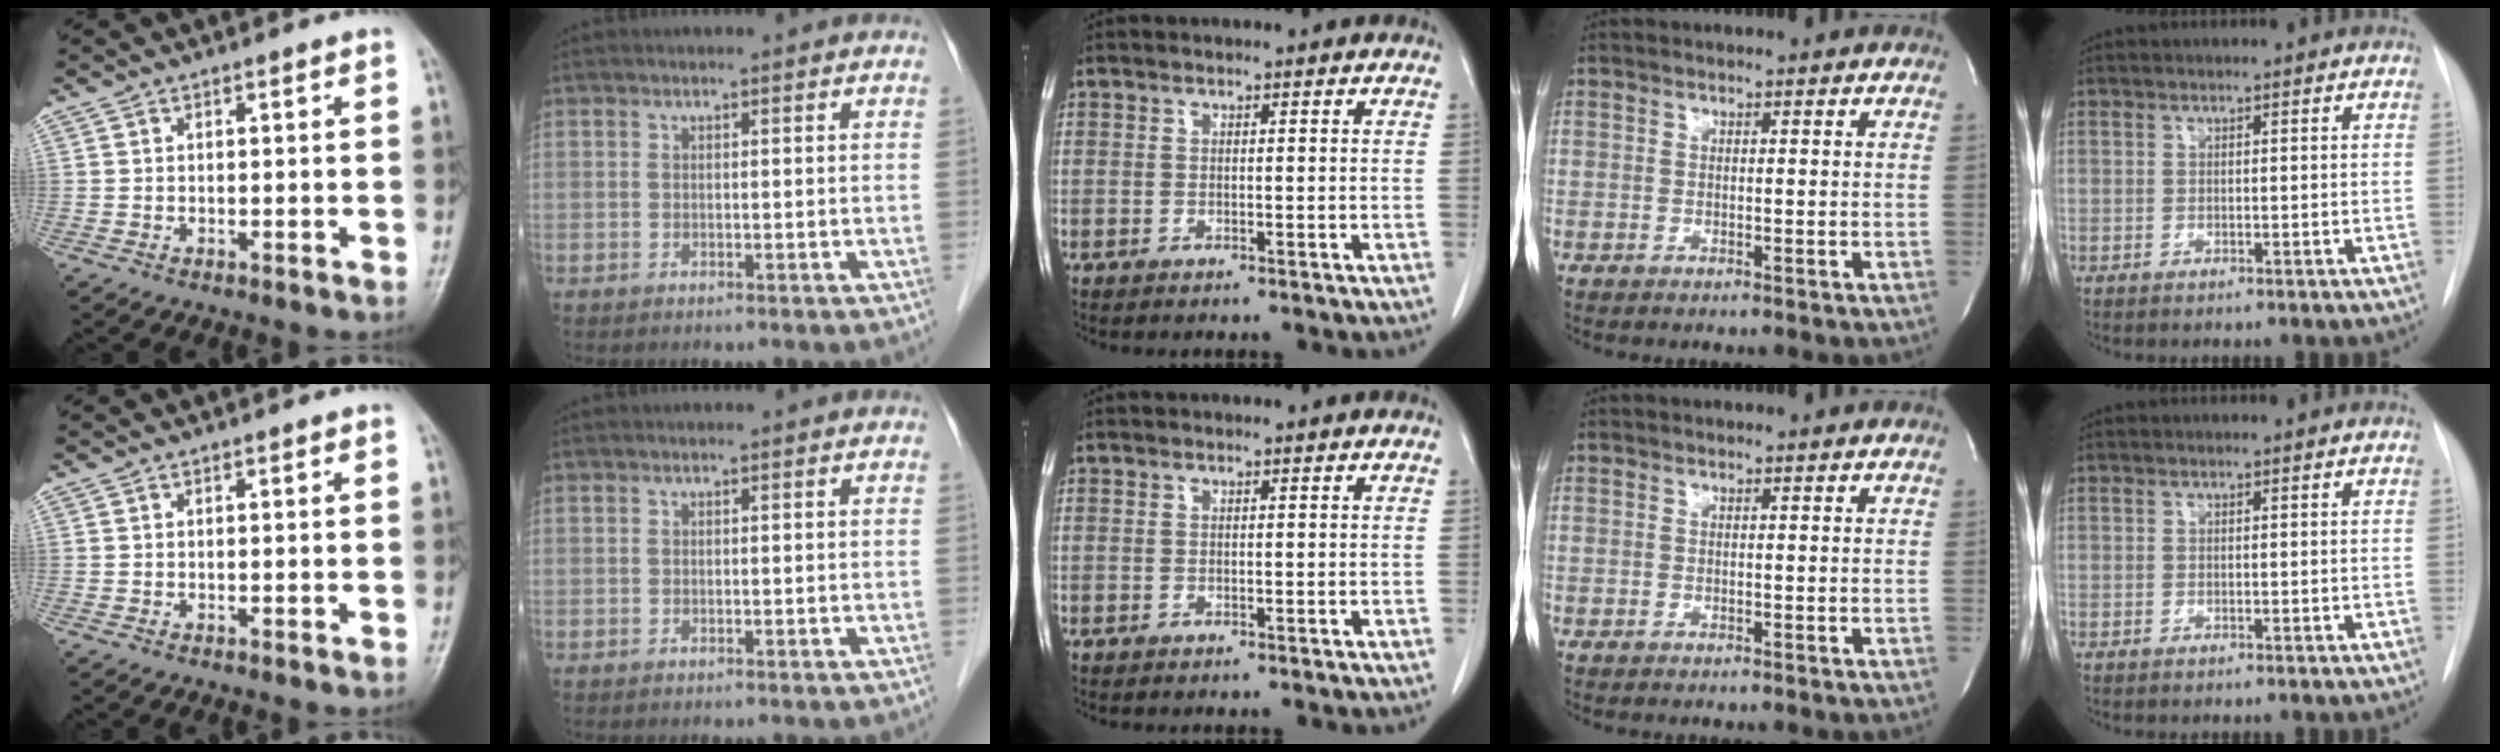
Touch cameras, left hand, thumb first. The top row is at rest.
{}